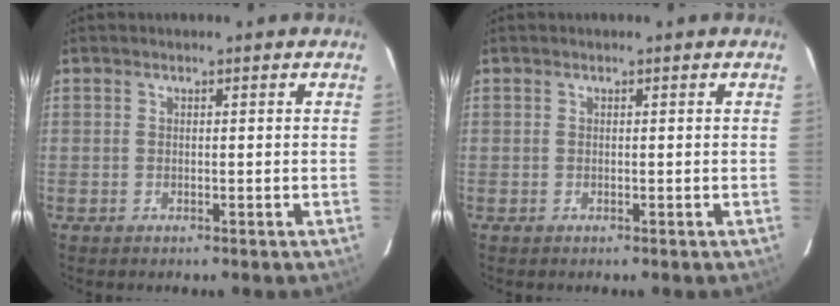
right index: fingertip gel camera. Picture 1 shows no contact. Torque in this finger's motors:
{"motor_torque": [0.00, 0.00, 0.00, 0.01]}